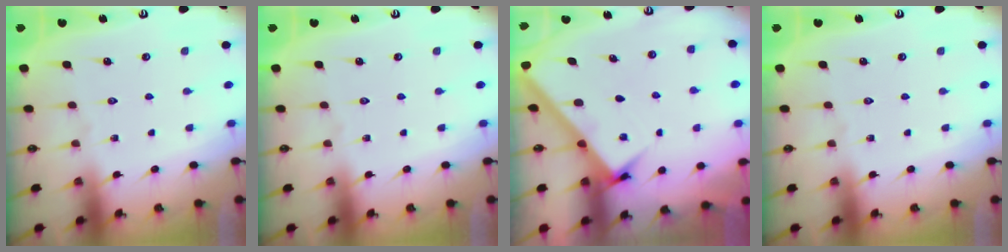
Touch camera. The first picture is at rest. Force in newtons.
{"total": 0.0}
{"total": 2.9, "press": 2.8, "slide": 0.2}
{"total": 0.0}